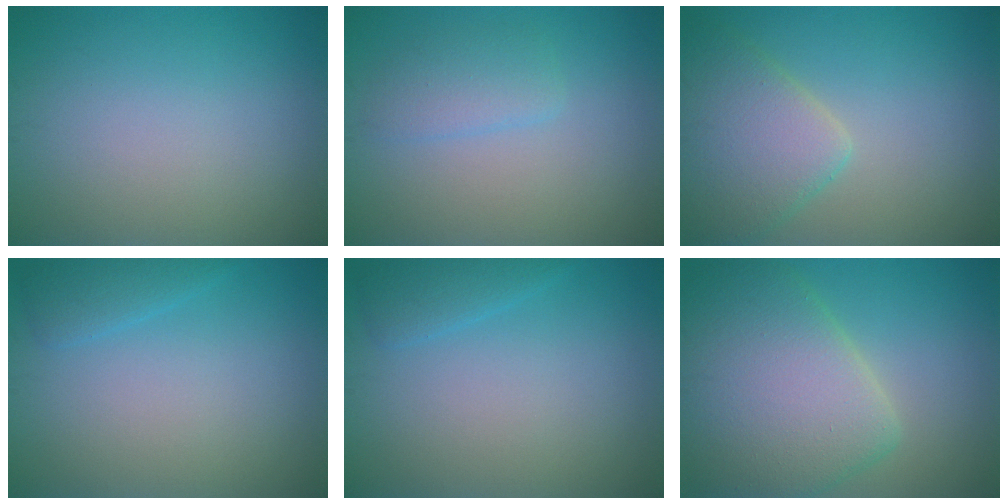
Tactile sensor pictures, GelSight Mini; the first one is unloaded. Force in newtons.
{"total": 2.1, "press": 2.1, "slide": 0.1}
{"total": 5.5, "press": 5.5, "slide": 0.3}
{"total": 1.7, "press": 1.7, "slide": 0.2}
{"total": 1.7, "press": 1.7, "slide": 0.2}
{"total": 9.4, "press": 9.3, "slide": 0.6}